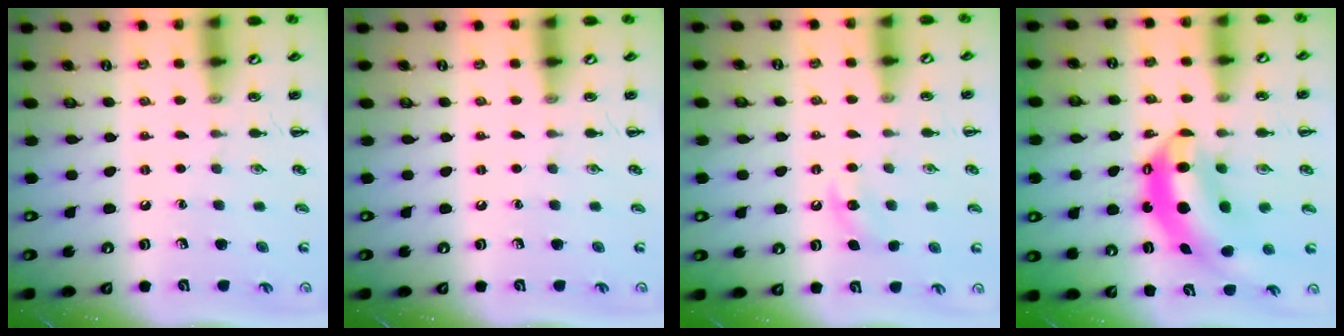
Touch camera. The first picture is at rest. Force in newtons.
{"total": 0.0}
{"total": 4.4, "press": 4.2, "slide": 1.5}
{"total": 8.9, "press": 8.6, "slide": 2.3}